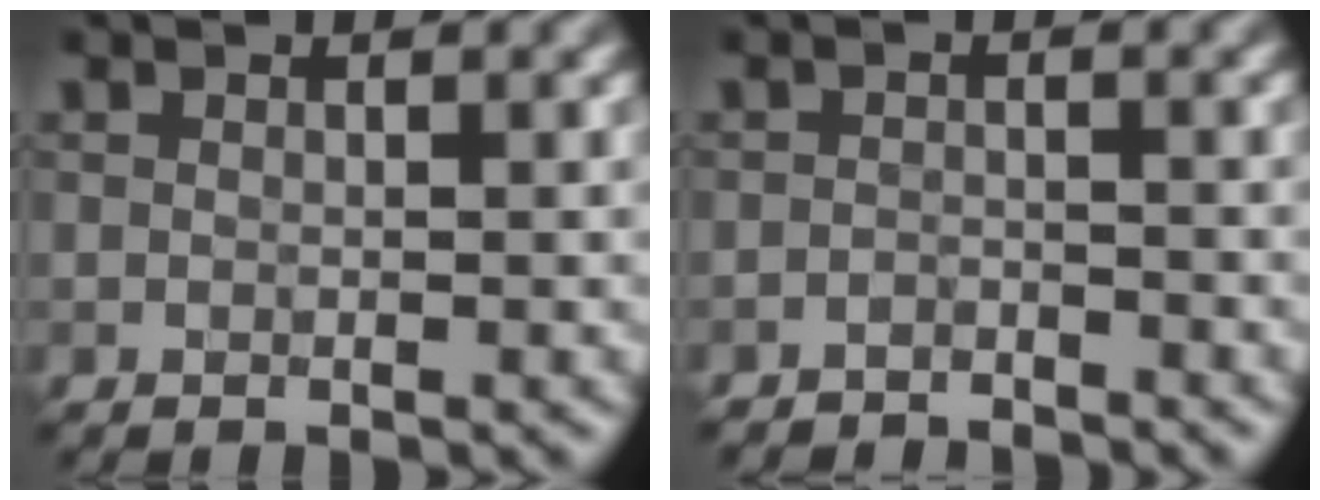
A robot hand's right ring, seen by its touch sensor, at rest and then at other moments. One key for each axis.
{"total": 2.1, "fx": -2.1, "fy": 0.3, "fz": 0.1, "tx": 0.003, "ty": -0.003, "tz": -0.038}